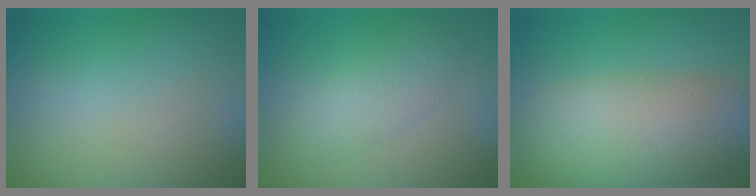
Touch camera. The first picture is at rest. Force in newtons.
{"total": 2.3, "press": 2.3, "slide": 0.2}
{"total": 8.3, "press": 8.3, "slide": 0.5}